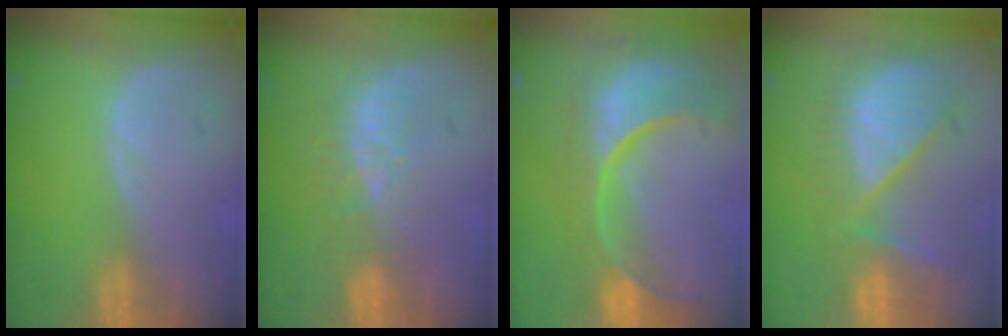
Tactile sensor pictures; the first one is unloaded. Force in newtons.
{"total": 6.0, "press": 5.7, "slide": 1.9}
{"total": 14.0, "press": 11.1, "slide": 8.4}
{"total": 10.3, "press": 9.6, "slide": 3.7}